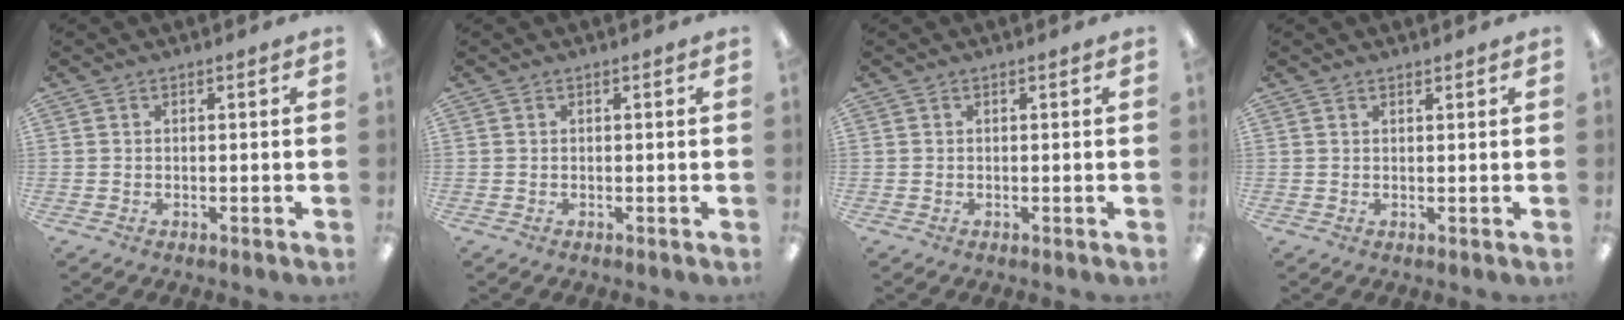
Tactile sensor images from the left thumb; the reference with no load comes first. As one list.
[{"total": 0.0}, {"total": 0.0}, {"total": 0.9, "force": [0.8, 0.2, 0.1], "torque": [-0.004, 0.000, 0.016]}]